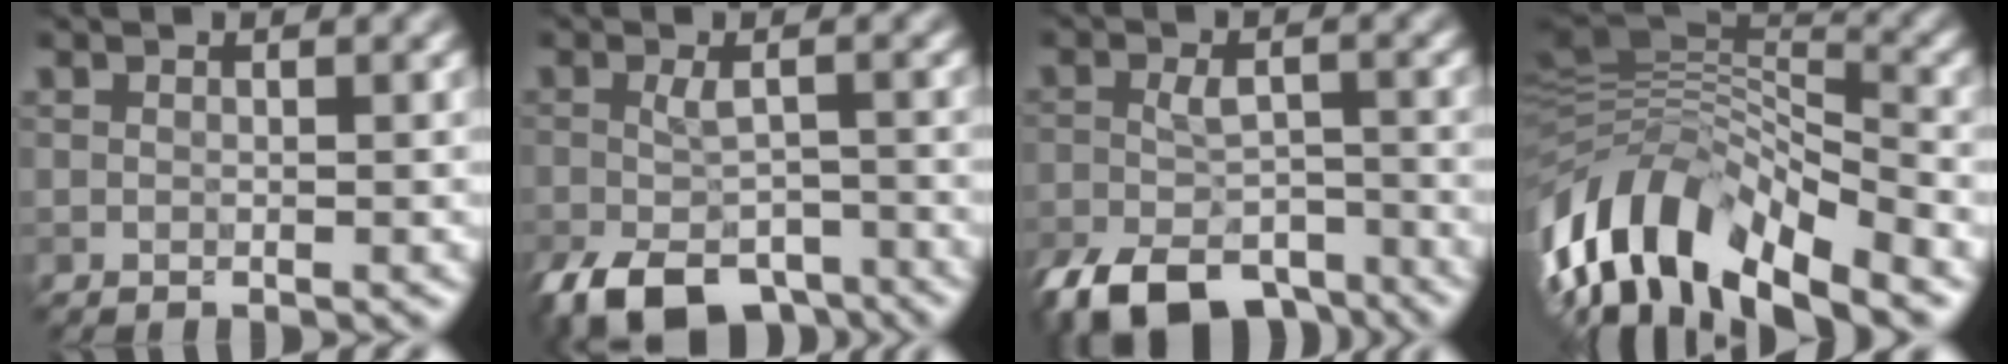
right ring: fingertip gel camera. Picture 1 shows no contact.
{"total": 6.1, "force": [-5.1, 1.8, 2.9], "torque": [-0.059, -0.014, -0.066]}
{"total": 7.6, "force": [-6.3, 2.5, 3.5], "torque": [-0.068, -0.009, -0.093]}
{"total": 11.5, "force": [-7.1, 4.4, 7.9], "torque": [-0.148, 0.026, -0.123]}